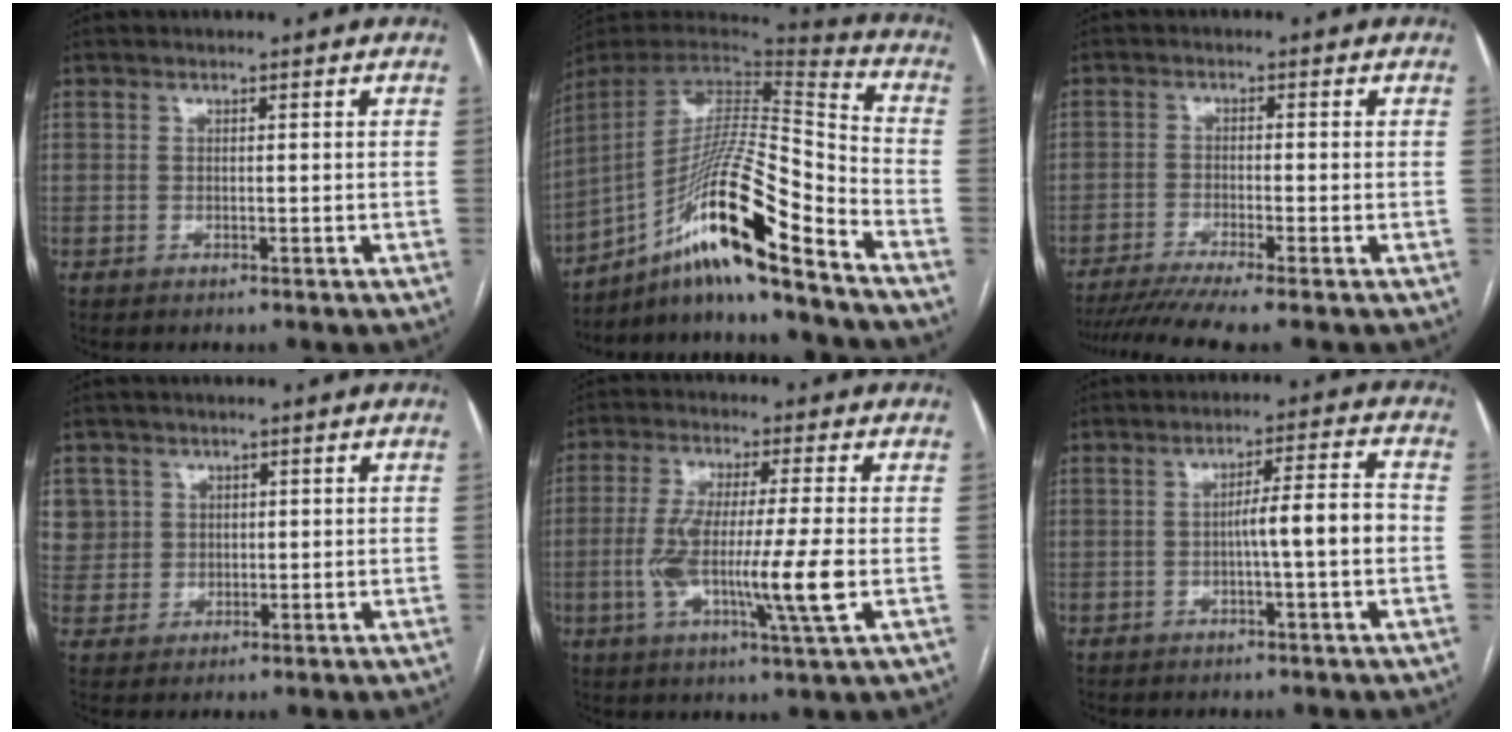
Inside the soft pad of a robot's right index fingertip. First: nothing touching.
{"total": 20.4, "force": [-13.2, 0.3, 15.5], "torque": [-0.288, 0.002, -0.240]}
{"total": 8.2, "force": [-6.7, -1.1, 4.6], "torque": [-0.069, -0.017, -0.108]}
{"total": 6.2, "force": [2.4, 5.8, 0.2], "torque": [0.001, 0.011, 0.058]}
{"total": 12.2, "force": [-2.1, 0.0, 12.0], "torque": [-0.233, -0.013, -0.043]}
{"total": 6.4, "force": [-1.1, -0.2, 6.4], "torque": [-0.095, 0.015, -0.016]}